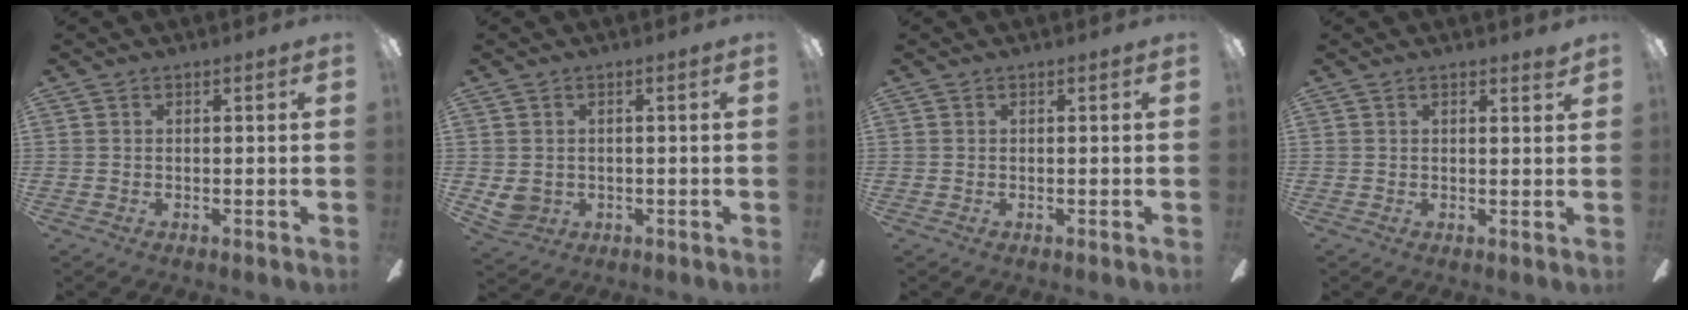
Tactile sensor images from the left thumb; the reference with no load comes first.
{"total": 3.7, "force": [0.5, 3.5, 1.1], "torque": [-0.032, 0.002, 0.012]}
{"total": 0.0}
{"total": 1.4, "force": [1.3, 0.3, 0.5], "torque": [0.006, -0.007, 0.020]}